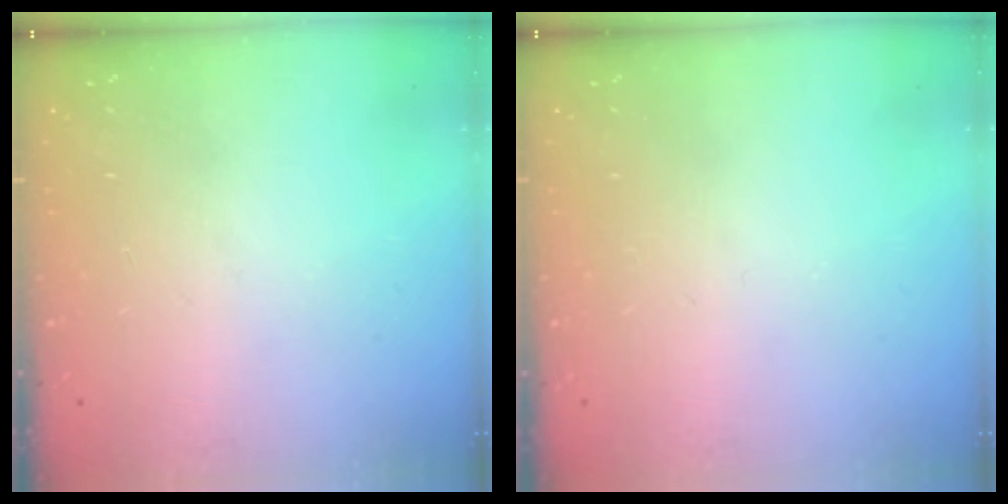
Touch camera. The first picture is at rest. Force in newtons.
{"total": 0.0}